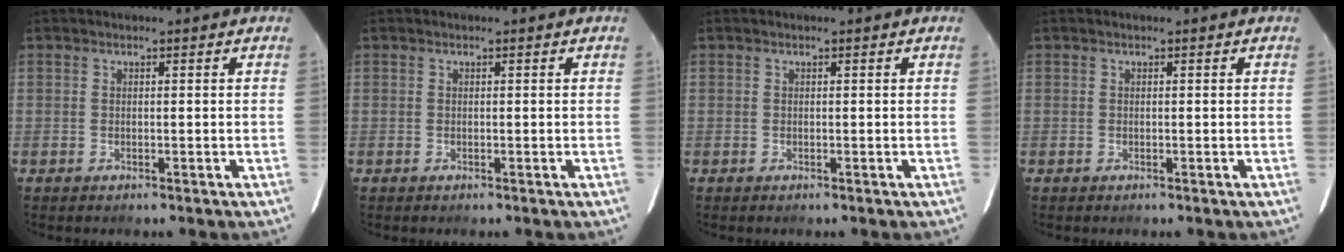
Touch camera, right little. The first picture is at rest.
{"total": 0.0}
{"total": 0.0}
{"total": 0.0}